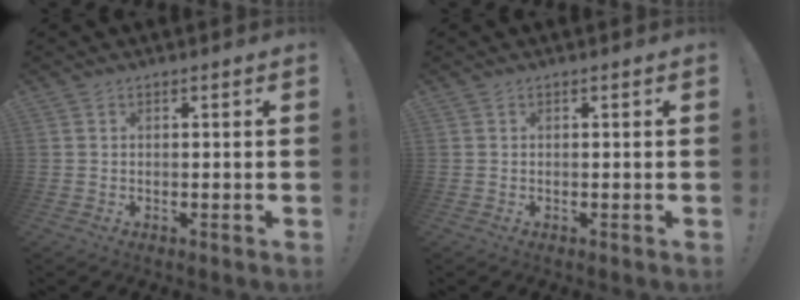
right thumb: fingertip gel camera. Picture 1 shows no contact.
{"total": 0.0}